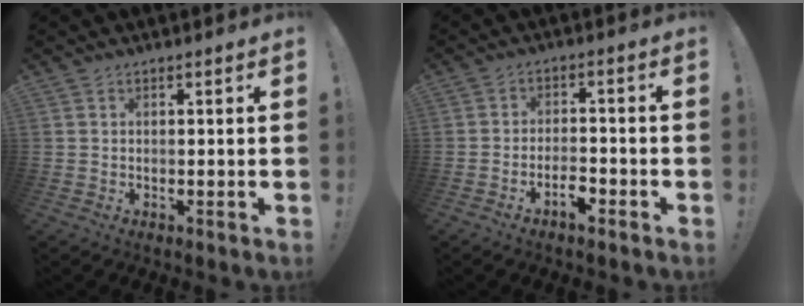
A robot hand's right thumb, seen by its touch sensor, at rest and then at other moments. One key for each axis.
{"total": 4.9, "fx": -3.4, "fy": 1.8, "fz": 3.1, "tx": -0.058, "ty": 0.014, "tz": -0.057}